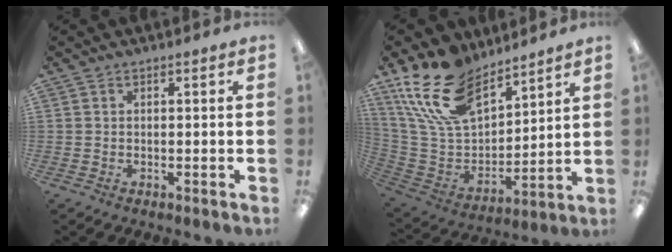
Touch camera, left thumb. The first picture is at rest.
{"total": 20.4, "force": [14.0, 10.5, 10.4], "torque": [-0.227, -0.075, 0.259]}